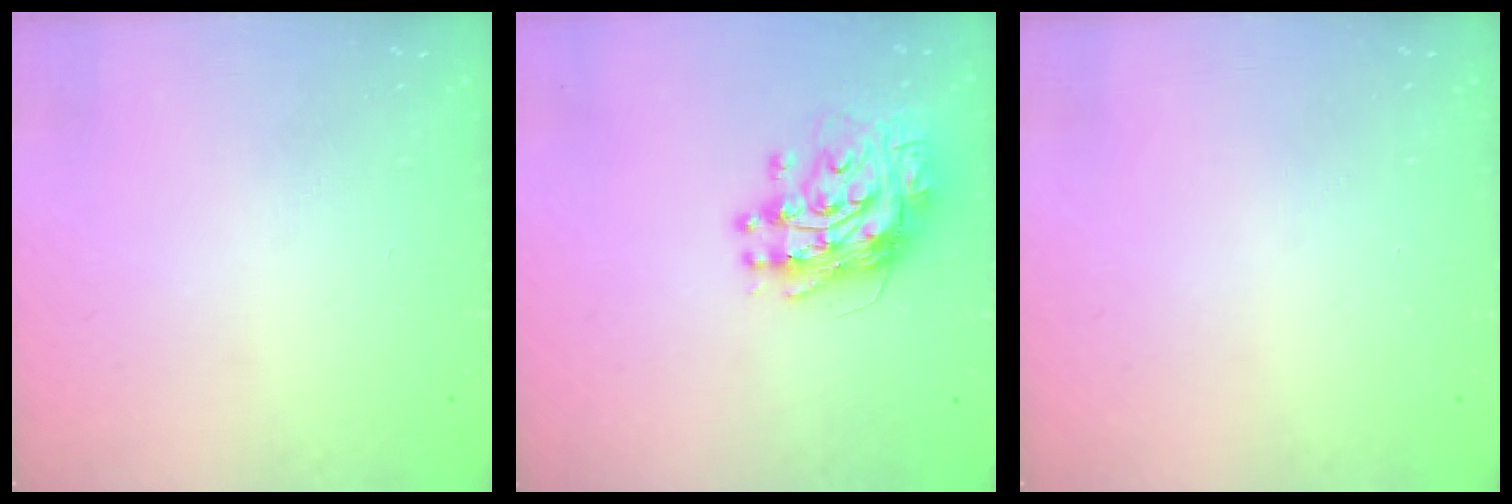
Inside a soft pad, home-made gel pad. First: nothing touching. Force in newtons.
{"total": 12.0, "press": 11.9, "slide": 1.2}
{"total": 0.0}